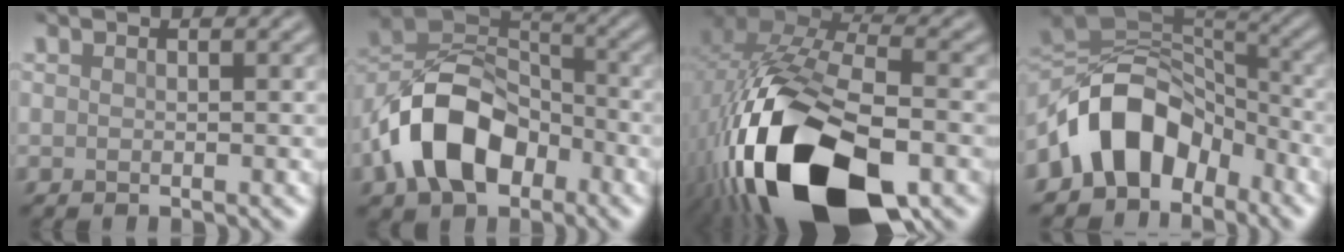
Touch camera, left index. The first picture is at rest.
{"total": 9.9, "force": [-4.2, 6.3, 6.3], "torque": [-0.117, 0.015, -0.089]}
{"total": 18.2, "force": [-7.8, 8.9, 13.9], "torque": [-0.281, -0.033, -0.128]}
{"total": 9.0, "force": [-4.8, 5.8, 5.0], "torque": [-0.062, 0.017, -0.101]}